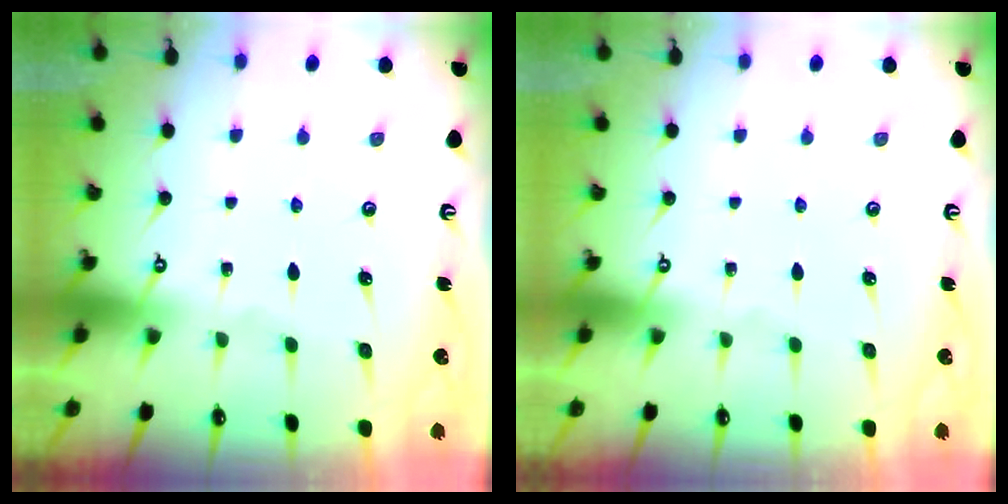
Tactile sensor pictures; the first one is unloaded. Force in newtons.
{"total": 0.0}